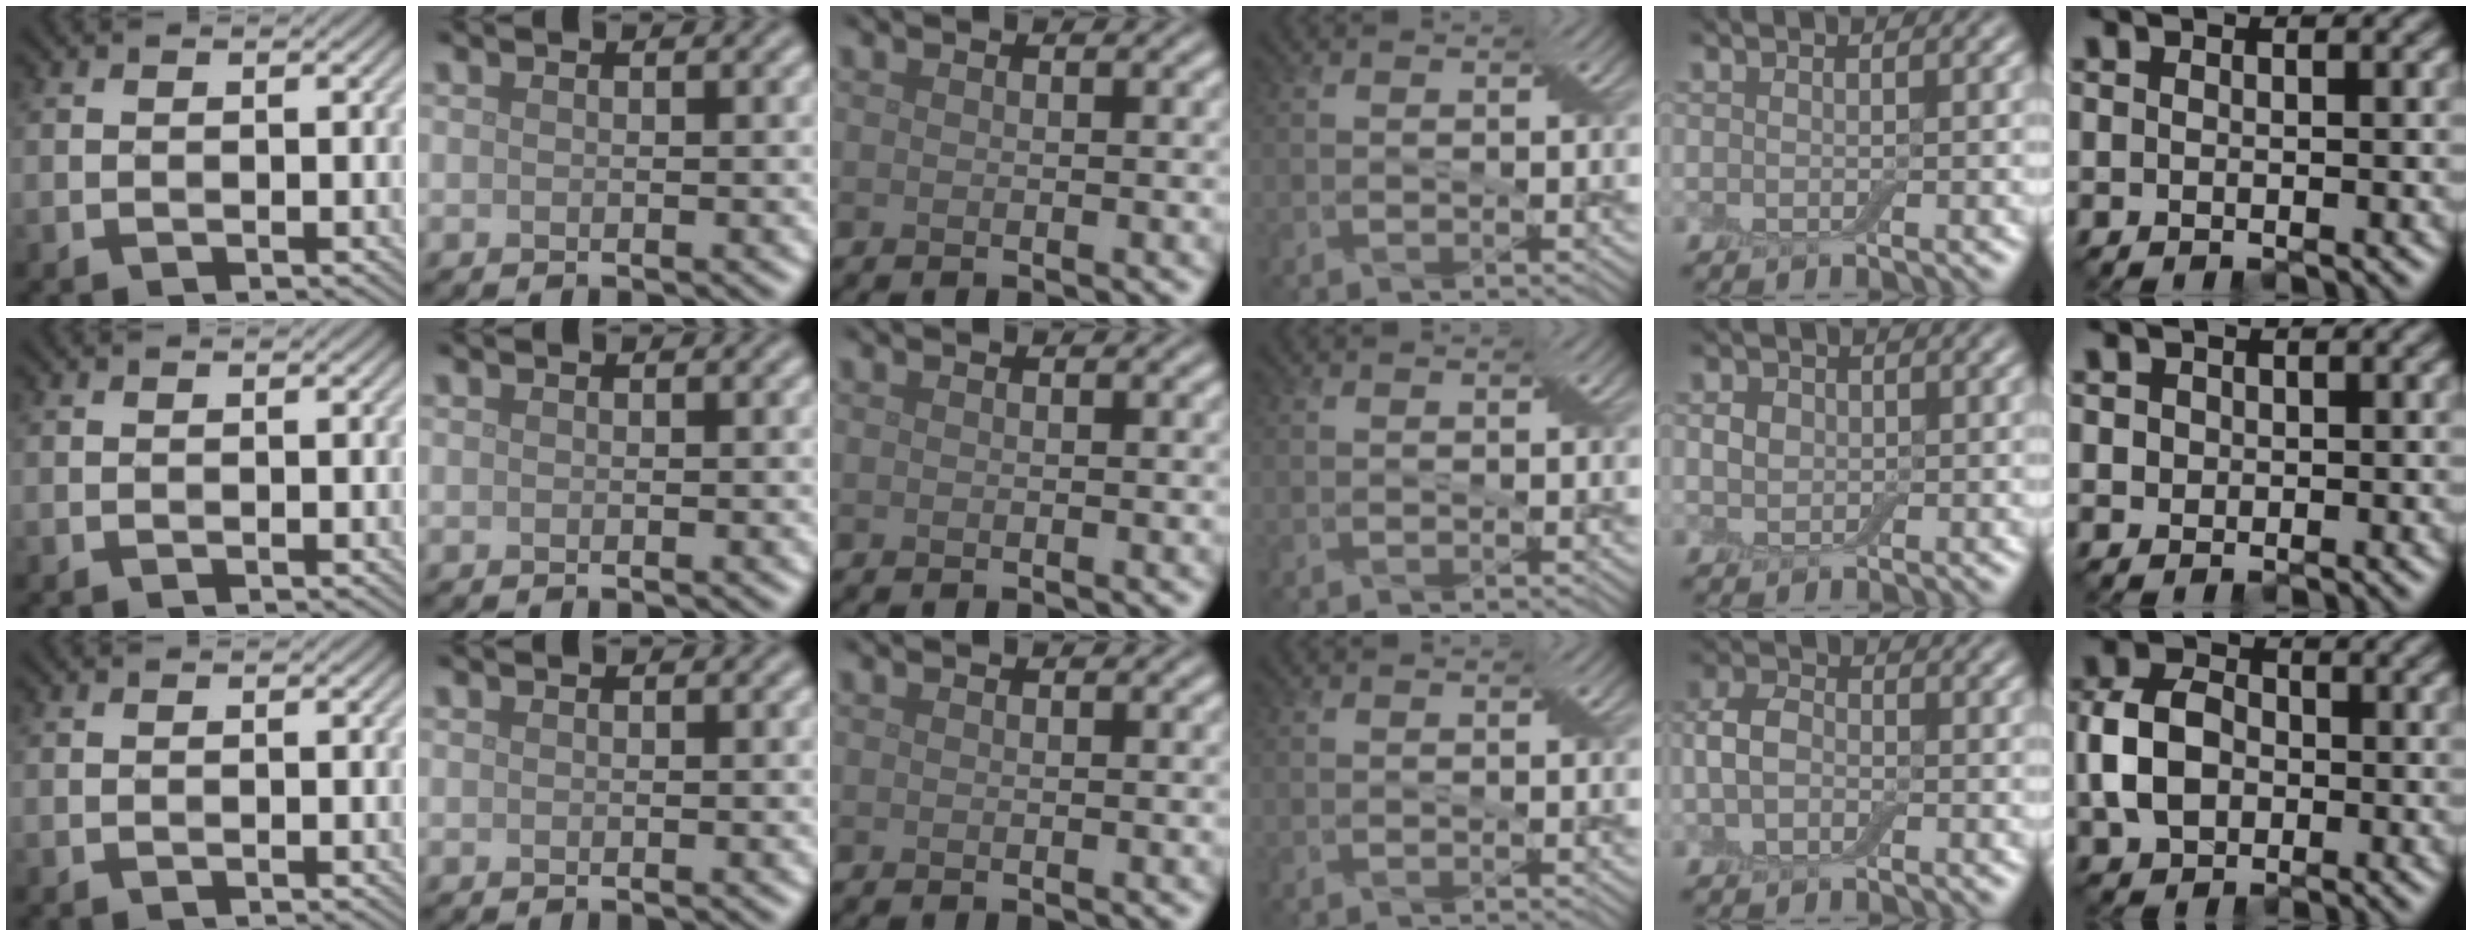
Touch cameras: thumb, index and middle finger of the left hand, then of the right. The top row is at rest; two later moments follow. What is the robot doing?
{"motion": "press", "object": "electronic device side button"}